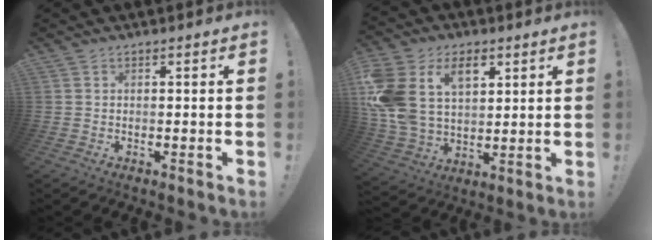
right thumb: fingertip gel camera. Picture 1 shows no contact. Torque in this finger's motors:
{"motor_torque": [1.03, 1.05, 1.49, 0.27, 0.23]}